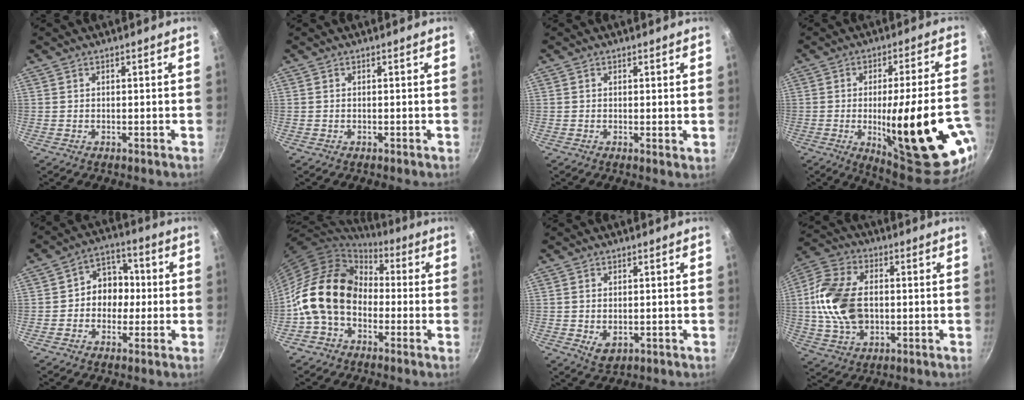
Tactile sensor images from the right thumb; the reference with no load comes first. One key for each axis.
{"total": 0.0}
{"total": 1.2, "fx": 0.3, "fy": 0.4, "fz": 1.1, "tx": -0.017, "ty": -0.006, "tz": 0.002}
{"total": 25.9, "fx": -7.7, "fy": 6.3, "fz": 24.0, "tx": -0.303, "ty": 0.003, "tz": -0.092}
{"total": 8.4, "fx": -0.5, "fy": 7.1, "fz": 4.5, "tx": -0.010, "ty": 0.026, "tz": -0.021}
{"total": 16.0, "fx": -2.3, "fy": 12.2, "fz": 10.1, "tx": -0.157, "ty": 0.044, "tz": -0.063}
{"total": 3.9, "fx": -0.5, "fy": 2.6, "fz": 2.9, "tx": -0.047, "ty": -0.010, "tz": -0.004}
{"total": 15.9, "fx": 0.0, "fy": 10.7, "fz": 11.7, "tx": -0.216, "ty": 0.017, "tz": -0.008}